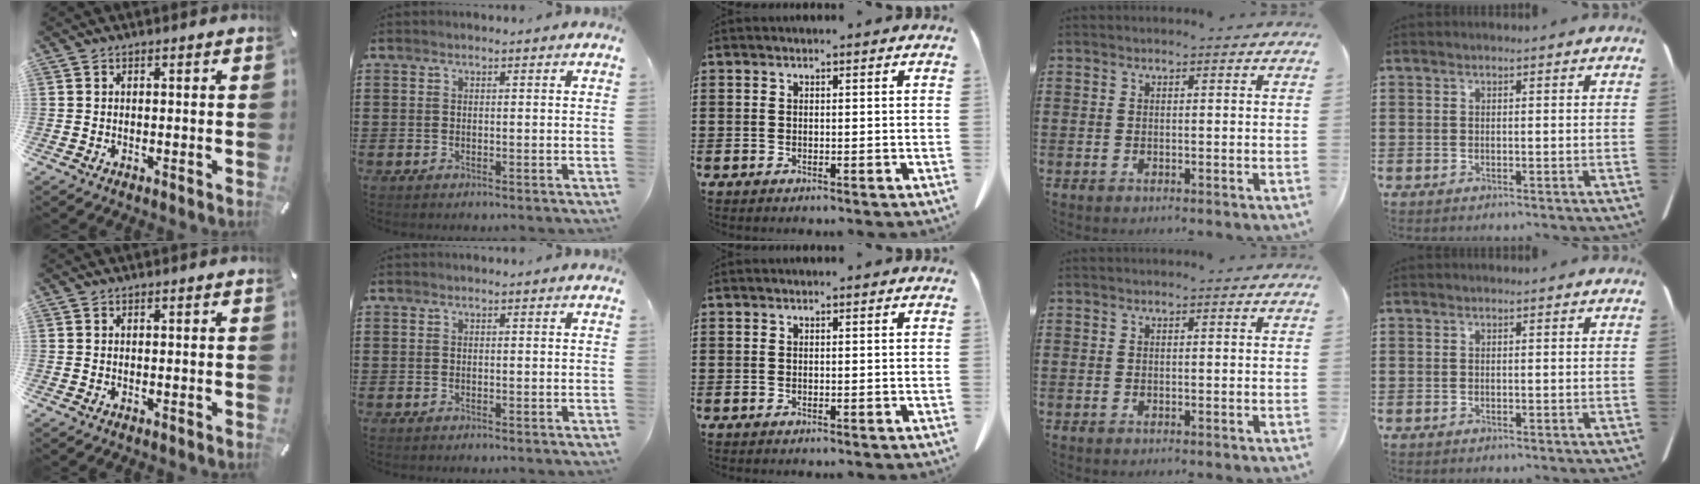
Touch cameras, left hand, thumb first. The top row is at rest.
{}